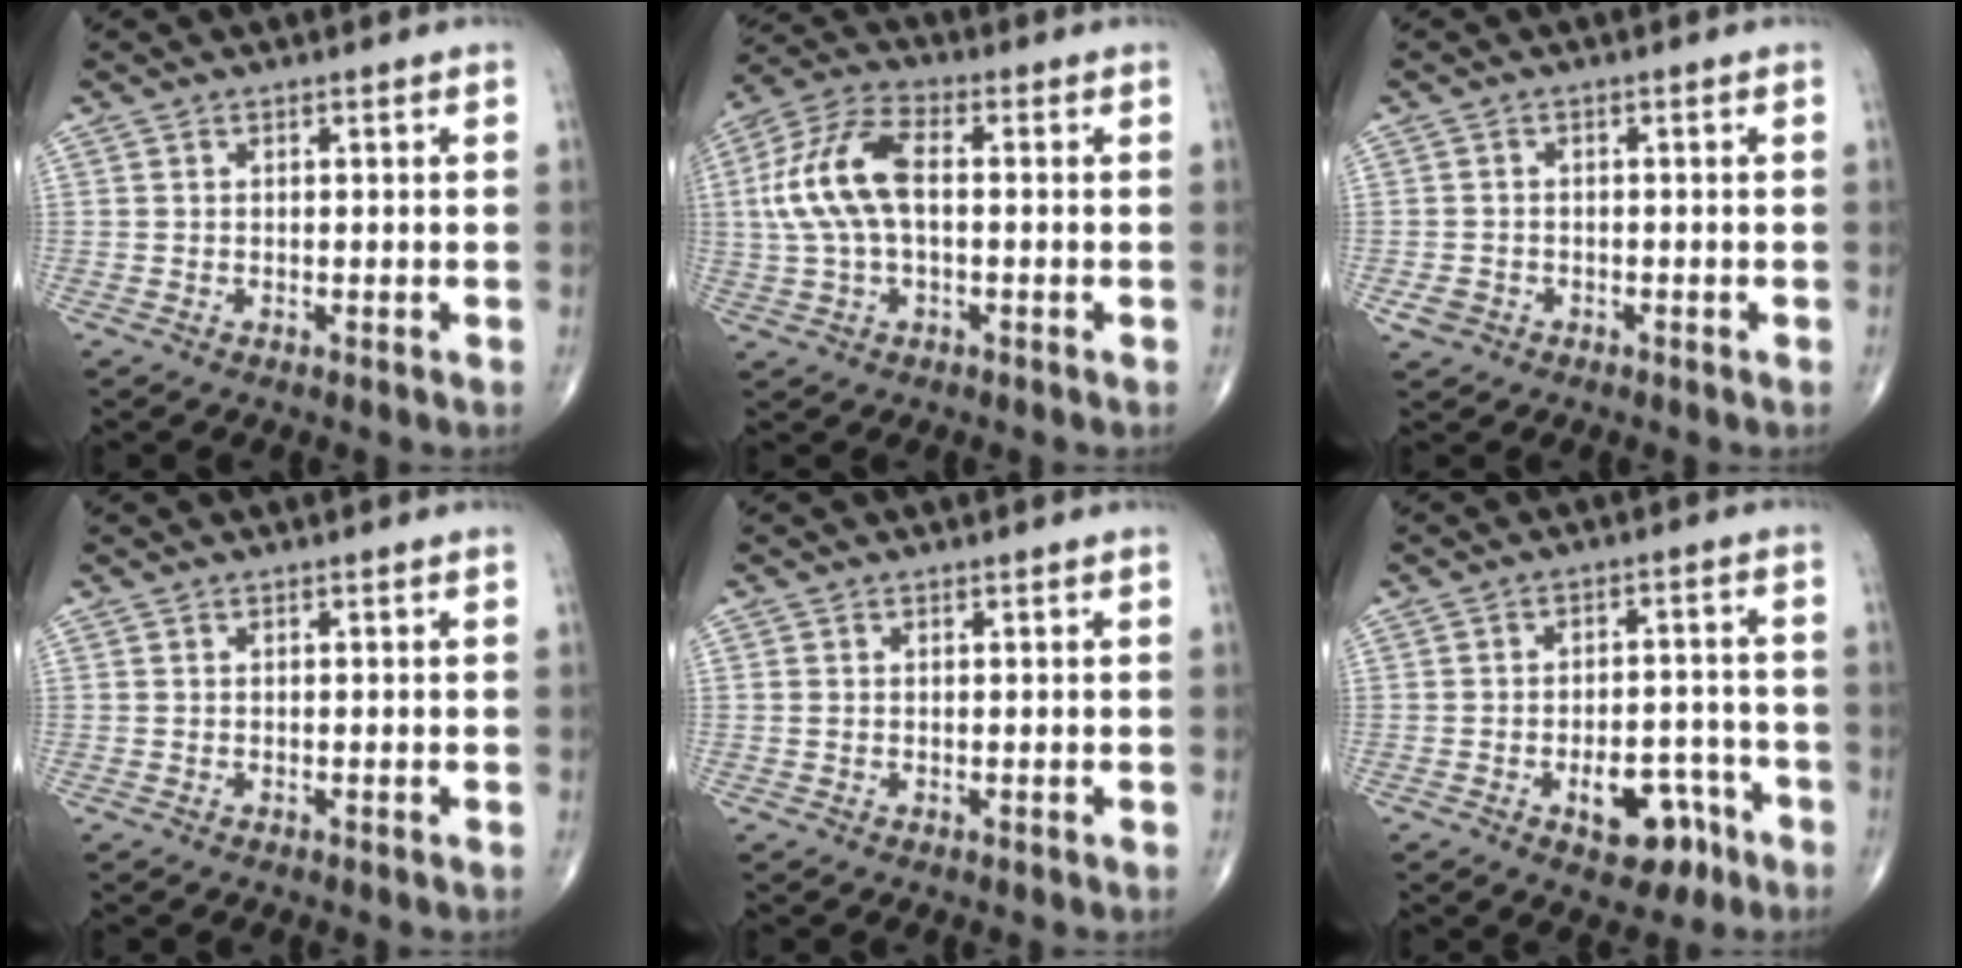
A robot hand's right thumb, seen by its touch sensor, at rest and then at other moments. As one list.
[{"total": 12.6, "force": [0.6, 6.5, 10.8], "torque": [-0.231, 0.031, 0.007]}, {"total": 2.6, "force": [-1.1, 2.1, 0.9], "torque": [-0.015, 0.007, -0.018]}, {"total": 0.0}, {"total": 0.5, "force": [0.0, 0.4, 0.3], "torque": [-0.010, -0.001, 0.001]}, {"total": 9.1, "force": [-4.6, 5.1, 5.9], "torque": [-0.057, 0.040, -0.059]}]